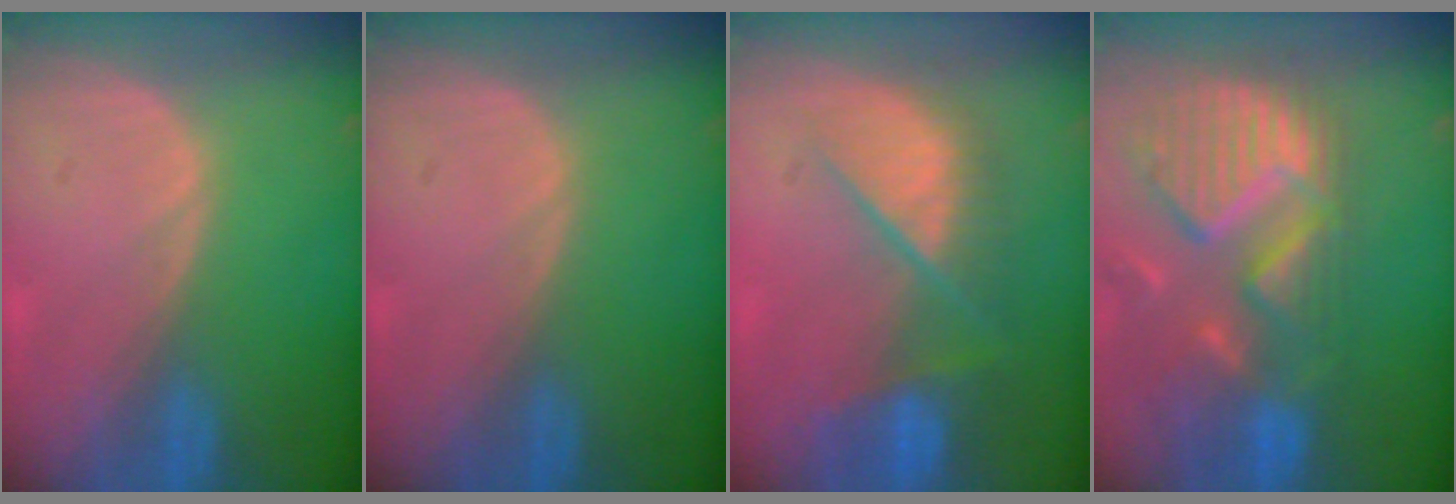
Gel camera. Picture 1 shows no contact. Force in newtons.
{"total": 0.0}
{"total": 9.4, "press": 8.2, "slide": 4.7}
{"total": 13.3, "press": 11.3, "slide": 7.1}